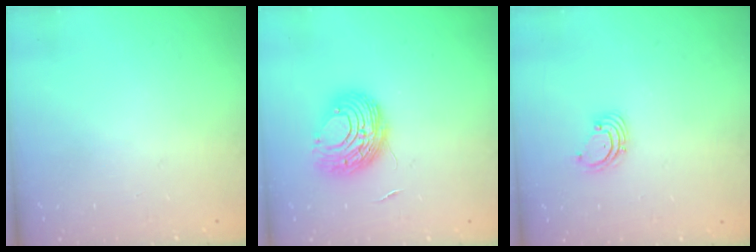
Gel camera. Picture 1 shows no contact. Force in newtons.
{"total": 9.6, "press": 9.5, "slide": 0.9}
{"total": 1.6, "press": 1.6, "slide": 0.1}